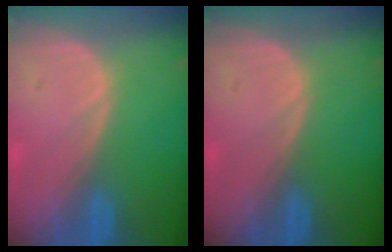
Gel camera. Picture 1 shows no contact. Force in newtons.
{"total": 0.0}